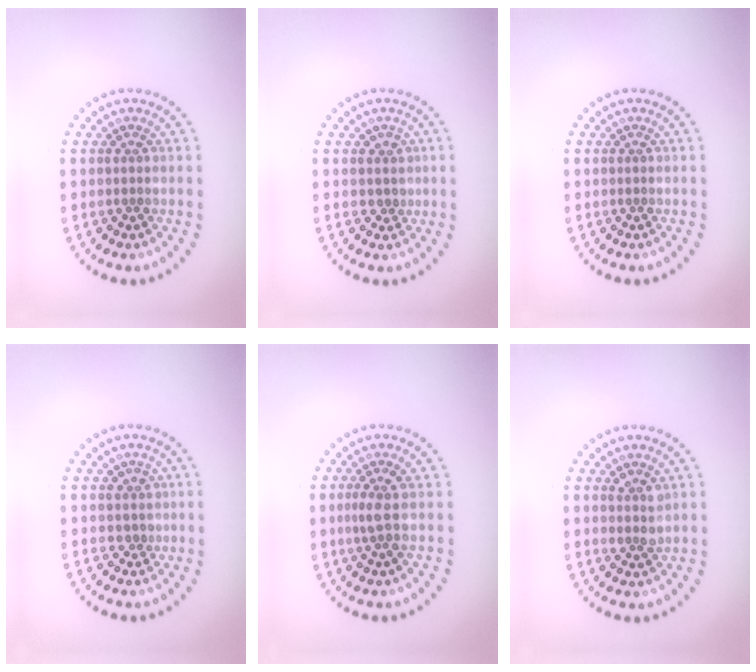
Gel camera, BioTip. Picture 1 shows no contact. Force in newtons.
{"total": 1.4, "press": 1.1, "slide": 0.9}
{"total": 0.0}
{"total": 1.5, "press": 1.1, "slide": 0.9}
{"total": 1.9, "press": 1.4, "slide": 1.2}
{"total": 1.5, "press": 1.4, "slide": 0.5}